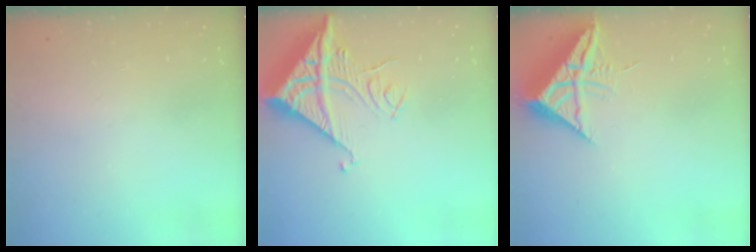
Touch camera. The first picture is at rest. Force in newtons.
{"total": 17.1, "press": 17.0, "slide": 1.6}
{"total": 10.4, "press": 10.3, "slide": 1.1}